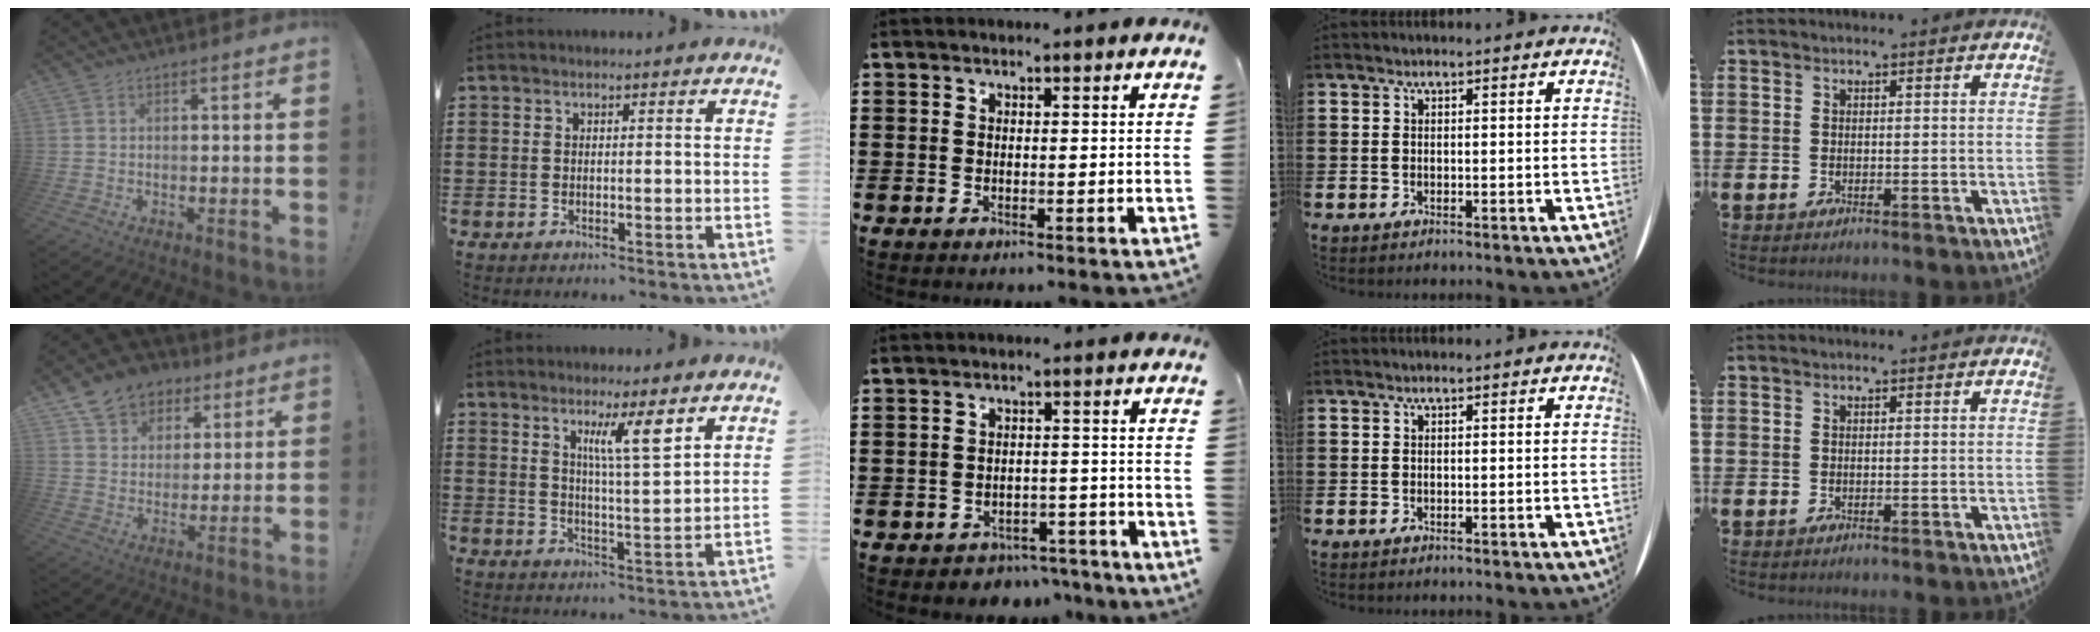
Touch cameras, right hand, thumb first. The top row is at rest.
{"thumb": {"total": 11.2, "force": [6.6, 8.4, 3.2], "torque": [-0.047, -0.038, 0.131]}, "index": {"total": 6.6, "force": [3.7, 0.7, 5.4], "torque": [-0.100, -0.005, 0.057]}, "middle": {"total": 3.1, "force": [-2.9, 0.8, -0.2], "torque": [-0.005, 0.003, -0.065]}}